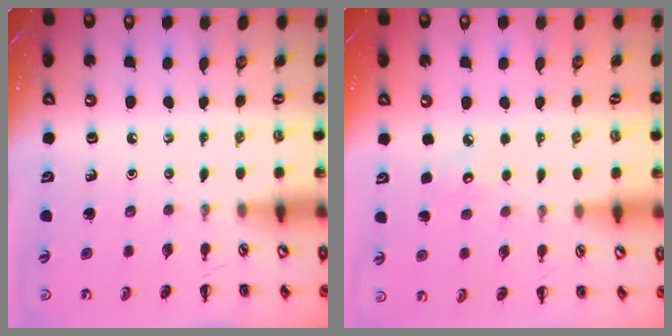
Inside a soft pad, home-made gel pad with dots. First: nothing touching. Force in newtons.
{"total": 4.7, "press": 4.5, "slide": 1.2}